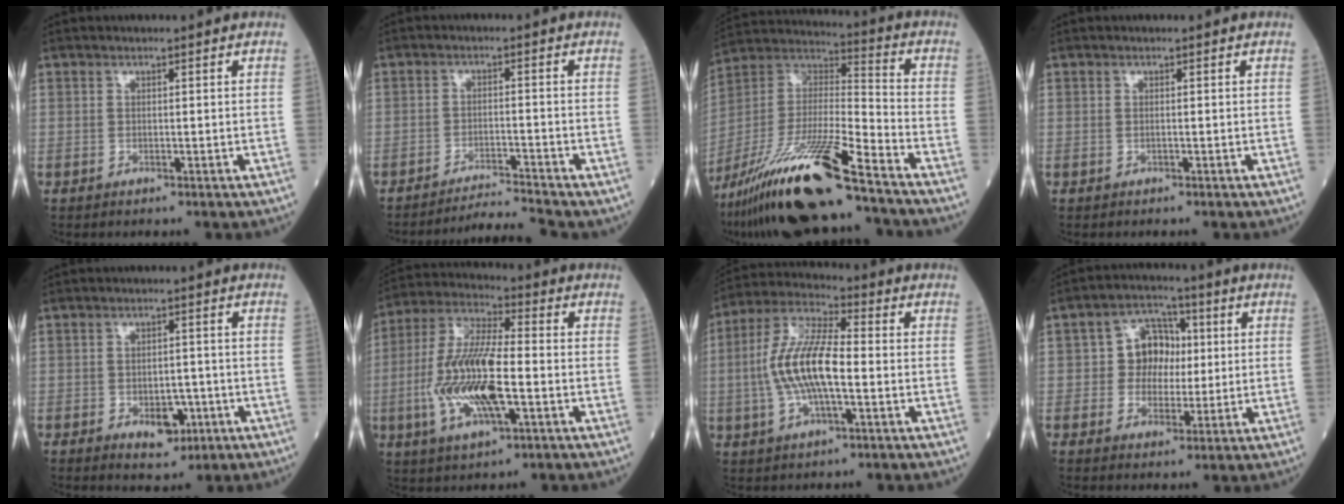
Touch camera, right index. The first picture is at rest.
{"total": 5.2, "force": [-4.9, -1.7, 0.2], "torque": [-0.008, -0.010, -0.083]}
{"total": 22.4, "force": [-15.9, 1.9, 15.6], "torque": [-0.327, -0.037, -0.295]}
{"total": 0.0}
{"total": 5.2, "force": [-2.2, 2.9, 3.8], "torque": [-0.047, 0.001, -0.024]}
{"total": 14.8, "force": [-3.2, 3.8, 13.9], "torque": [-0.292, -0.001, -0.058]}
{"total": 12.0, "force": [-1.2, 3.4, 11.5], "torque": [-0.239, 0.013, -0.025]}
{"total": 6.9, "force": [0.6, 5.7, 3.9], "torque": [-0.063, 0.023, 0.008]}